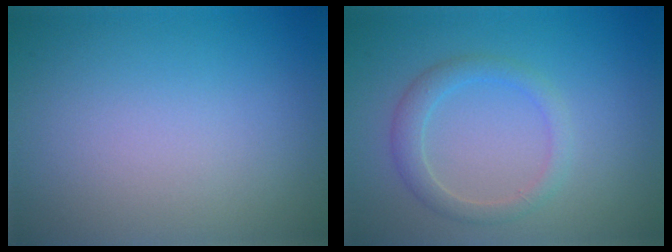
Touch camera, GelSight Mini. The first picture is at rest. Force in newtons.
{"total": 2.3, "press": 2.3, "slide": 0.0}